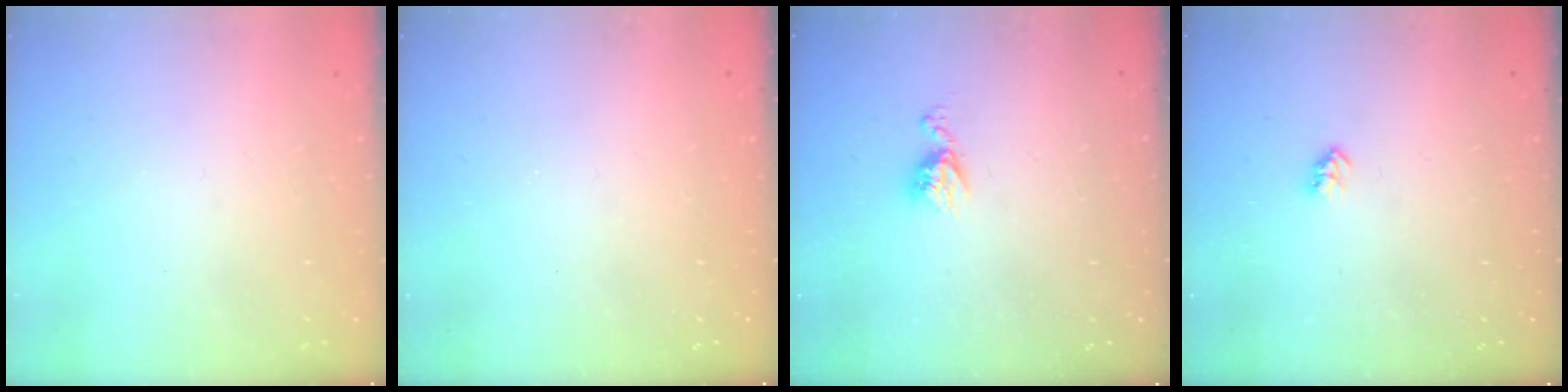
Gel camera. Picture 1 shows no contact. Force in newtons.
{"total": 0.0}
{"total": 6.4, "press": 6.4, "slide": 0.5}
{"total": 2.6, "press": 2.6, "slide": 0.4}